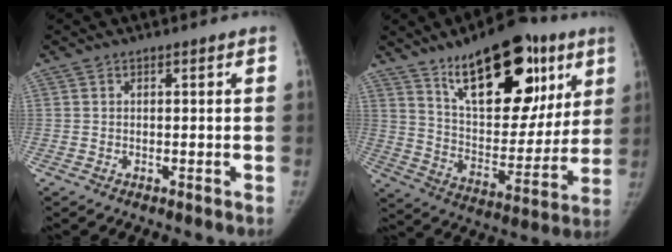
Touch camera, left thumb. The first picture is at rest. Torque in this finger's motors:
{"motor_torque": [0.25, 0.26, 1.46, -1.31, 0.17]}